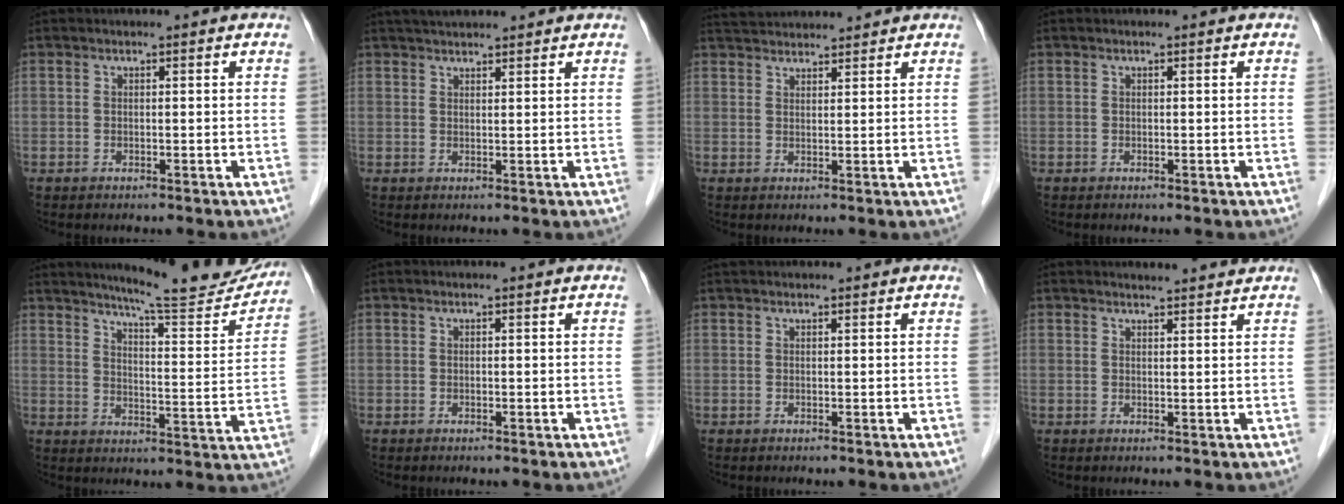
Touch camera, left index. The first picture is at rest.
{"total": 5.8, "force": [5.3, 0.8, 2.2], "torque": [-0.035, 0.038, 0.082]}
{"total": 7.1, "force": [6.9, 0.8, 1.7], "torque": [-0.034, 0.039, 0.110]}
{"total": 0.0}
{"total": 17.6, "force": [16.5, 1.2, 6.2], "torque": [-0.088, -0.056, 0.207]}
{"total": 0.0}
{"total": 2.8, "force": [2.6, 0.4, 1.0], "torque": [-0.010, 0.035, 0.040]}
{"total": 4.3, "force": [4.2, 0.1, 0.8], "torque": [-0.016, 0.008, 0.048]}